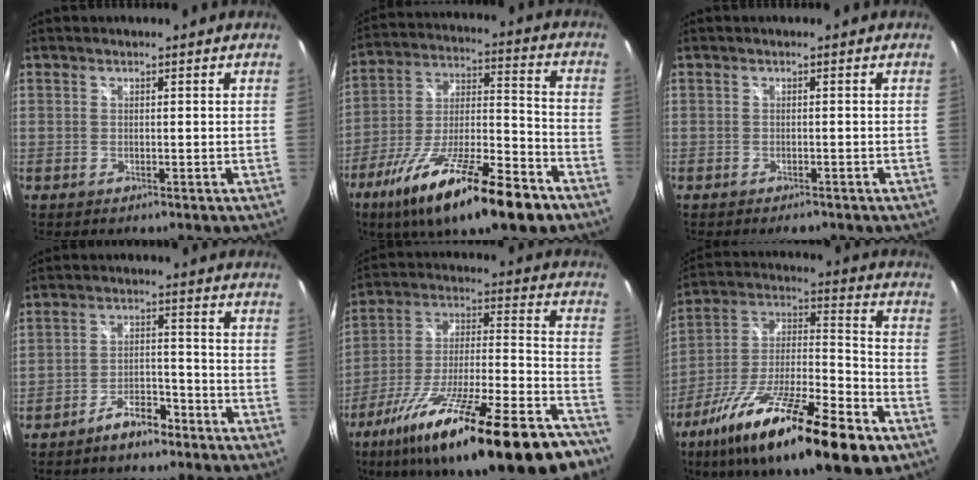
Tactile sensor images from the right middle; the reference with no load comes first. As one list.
[{"total": 23.0, "force": [-14.1, 5.6, 17.3], "torque": [-0.307, -0.038, -0.236]}, {"total": 2.1, "force": [-1.7, 0.8, 1.0], "torque": [-0.019, -0.010, -0.024]}, {"total": 6.0, "force": [-4.8, 2.2, 2.9], "torque": [-0.063, 0.014, -0.075]}, {"total": 33.0, "force": [-22.8, 8.0, 22.4], "torque": [-0.355, -0.050, -0.343]}, {"total": 26.8, "force": [-15.2, 6.7, 21.0], "torque": [-0.365, -0.037, -0.260]}]